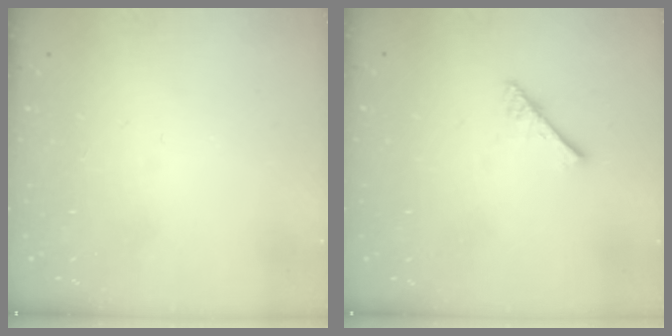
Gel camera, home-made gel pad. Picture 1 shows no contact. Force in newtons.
{"total": 2.9, "press": 2.9, "slide": 0.2}